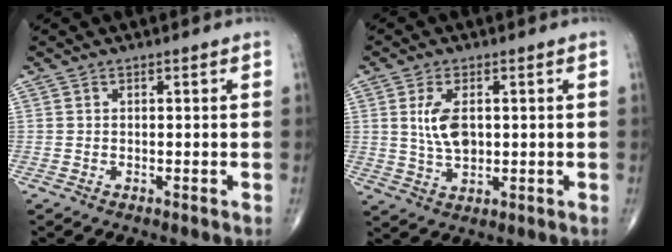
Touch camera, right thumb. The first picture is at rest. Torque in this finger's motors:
{"motor_torque": [-0.51, 0.77, 0.81, 0.28, 0.10]}